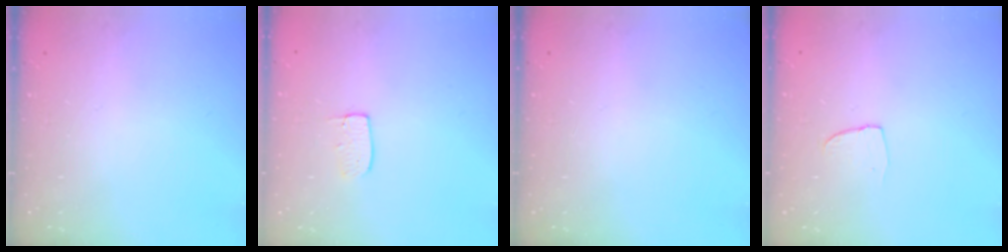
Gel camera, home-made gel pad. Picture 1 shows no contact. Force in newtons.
{"total": 6.0, "press": 6.0, "slide": 0.3}
{"total": 0.0}
{"total": 3.8, "press": 3.8, "slide": 0.3}